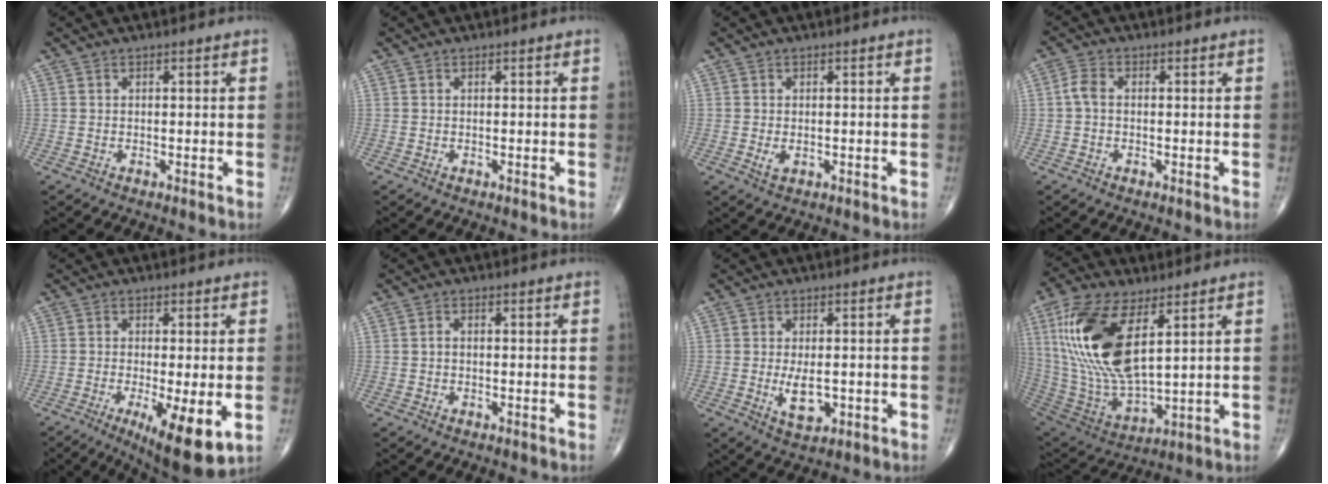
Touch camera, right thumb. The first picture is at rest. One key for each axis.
{"total": 0.0}
{"total": 1.9, "fx": -0.3, "fy": 1.2, "fz": 1.5, "tx": -0.027, "ty": -0.004, "tz": -0.004}
{"total": 2.6, "fx": -0.2, "fy": 1.7, "fz": 2.0, "tx": -0.045, "ty": 0.006, "tz": -0.010}
{"total": 11.5, "fx": -3.6, "fy": 3.0, "fz": 10.5, "tx": -0.165, "ty": -0.023, "tz": -0.050}
{"total": 1.0, "fx": -0.1, "fy": 0.6, "fz": 0.7, "tx": -0.012, "ty": 0.004, "tz": -0.003}
{"total": 5.2, "fx": -0.8, "fy": 2.6, "fz": 4.4, "tx": -0.073, "ty": -0.010, "tz": -0.009}
{"total": 21.9, "fx": 7.1, "fy": 9.8, "fz": 18.3, "tx": -0.380, "ty": -0.031, "tz": 0.141}